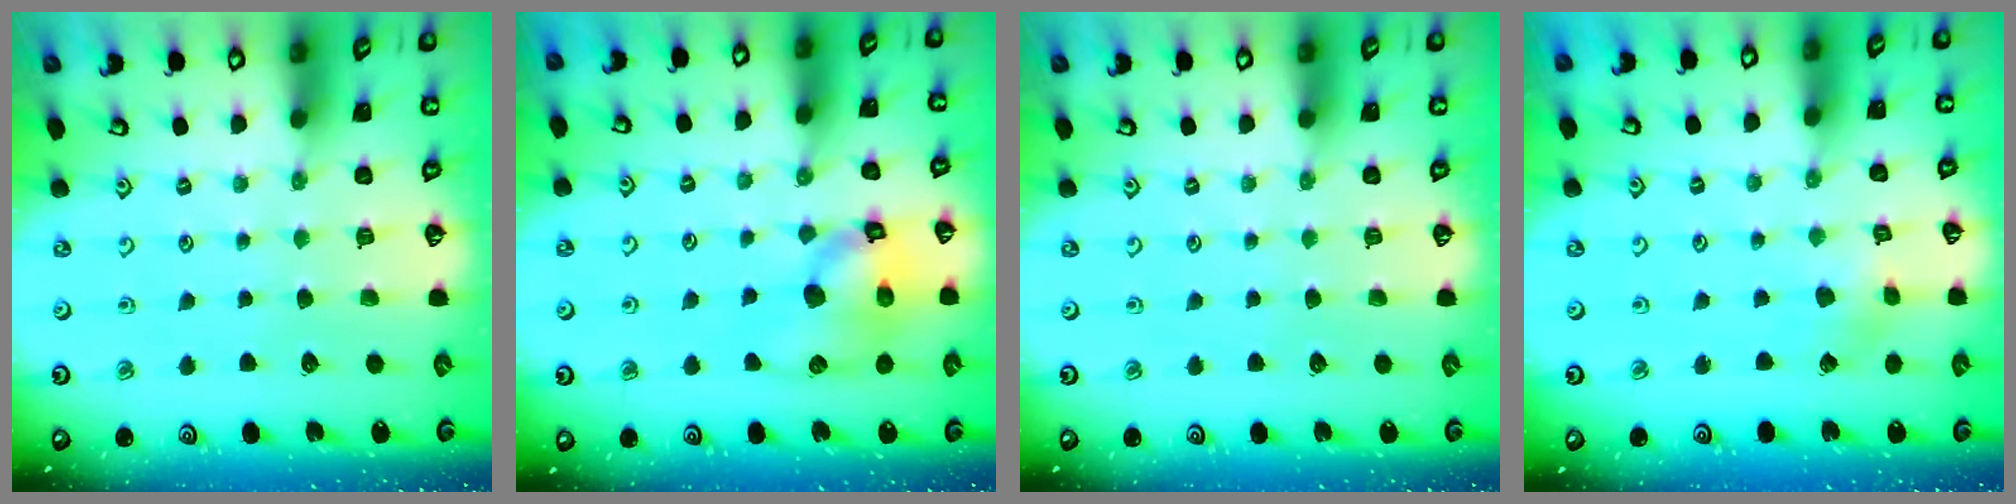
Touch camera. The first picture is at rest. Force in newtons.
{"total": 14.3, "press": 14.1, "slide": 1.9}
{"total": 0.0}
{"total": 2.9, "press": 2.9, "slide": 0.2}